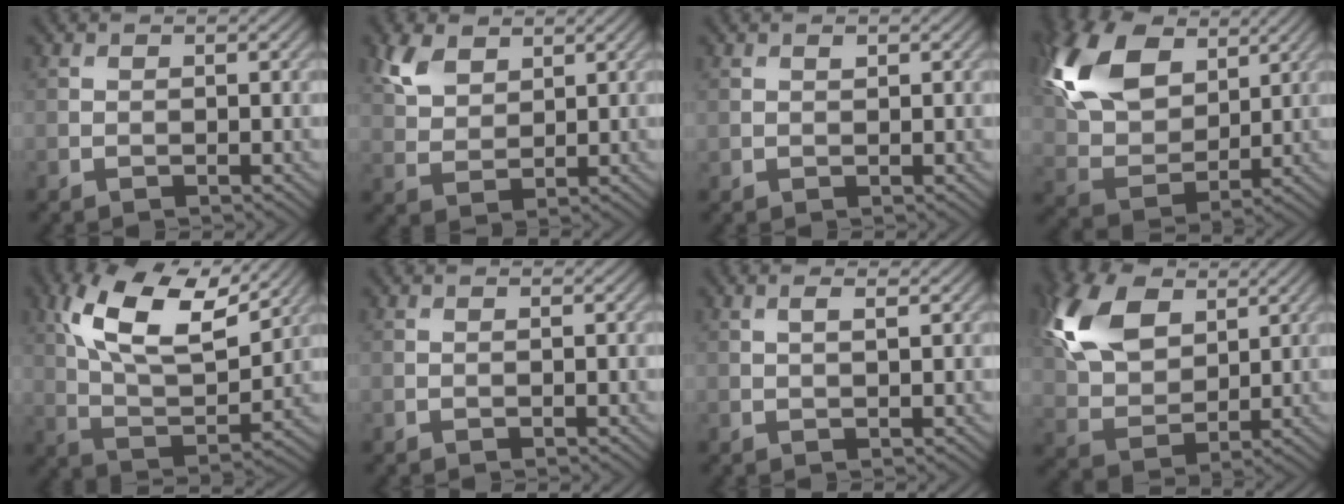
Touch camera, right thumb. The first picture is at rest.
{"total": 5.2, "force": [3.2, 3.1, 2.7], "torque": [-0.071, 0.002, 0.070]}
{"total": 0.7, "force": [0.5, 0.4, 0.4], "torque": [-0.007, -0.002, 0.011]}
{"total": 15.0, "force": [6.6, 9.2, 9.8], "torque": [-0.246, 0.029, 0.120]}
{"total": 13.6, "force": [6.9, 6.0, 10.1], "torque": [-0.213, 0.007, 0.132]}
{"total": 0.0}
{"total": 1.3, "force": [0.7, 0.2, 1.1], "torque": [-0.021, 0.000, 0.014]}
{"total": 13.0, "force": [5.5, 8.0, 8.7], "torque": [-0.228, 0.026, 0.104]}